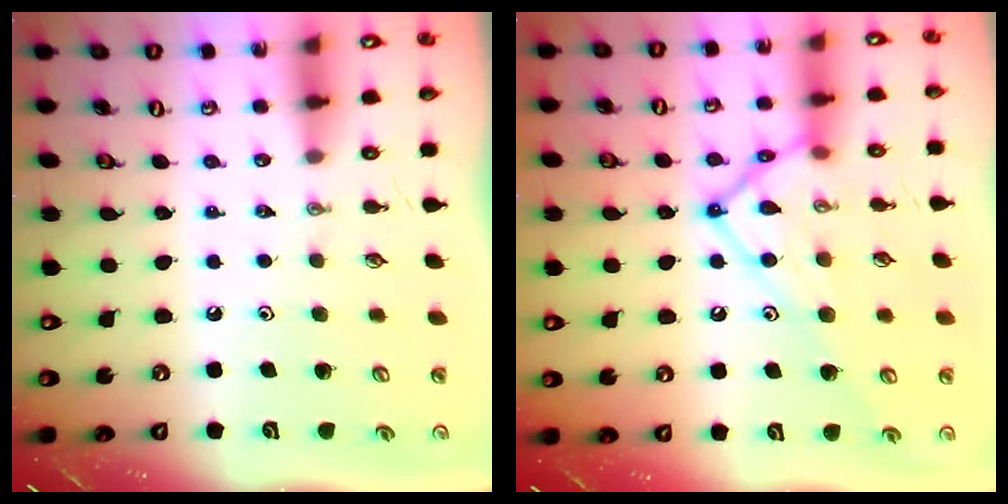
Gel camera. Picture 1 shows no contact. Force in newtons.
{"total": 16.5, "press": 16.4, "slide": 2.0}